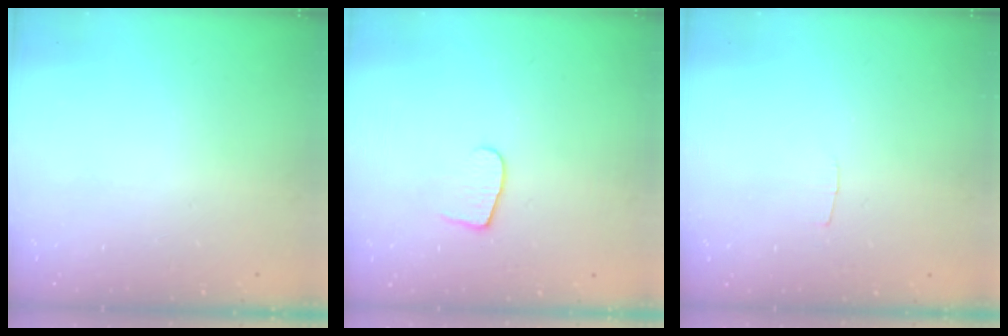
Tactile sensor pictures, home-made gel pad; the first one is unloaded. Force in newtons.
{"total": 5.5, "press": 5.5, "slide": 0.5}
{"total": 2.0, "press": 2.0, "slide": 0.2}